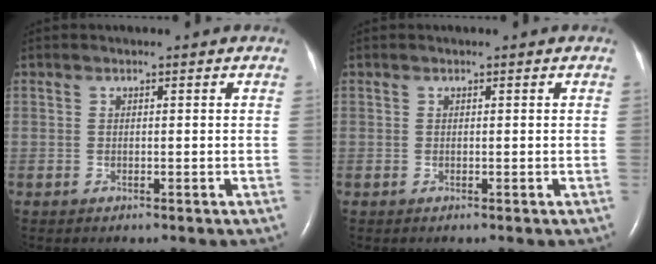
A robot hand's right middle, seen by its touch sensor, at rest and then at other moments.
{"total": 0.0}